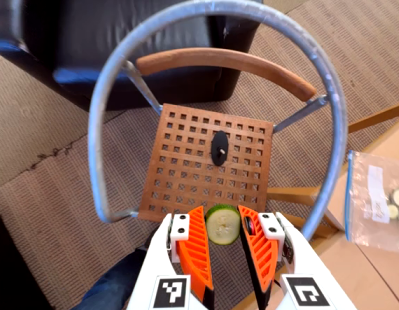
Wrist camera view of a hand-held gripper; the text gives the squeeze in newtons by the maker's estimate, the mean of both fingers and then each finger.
{"total": 8.3, "left": 8.3, "right": 8.3}